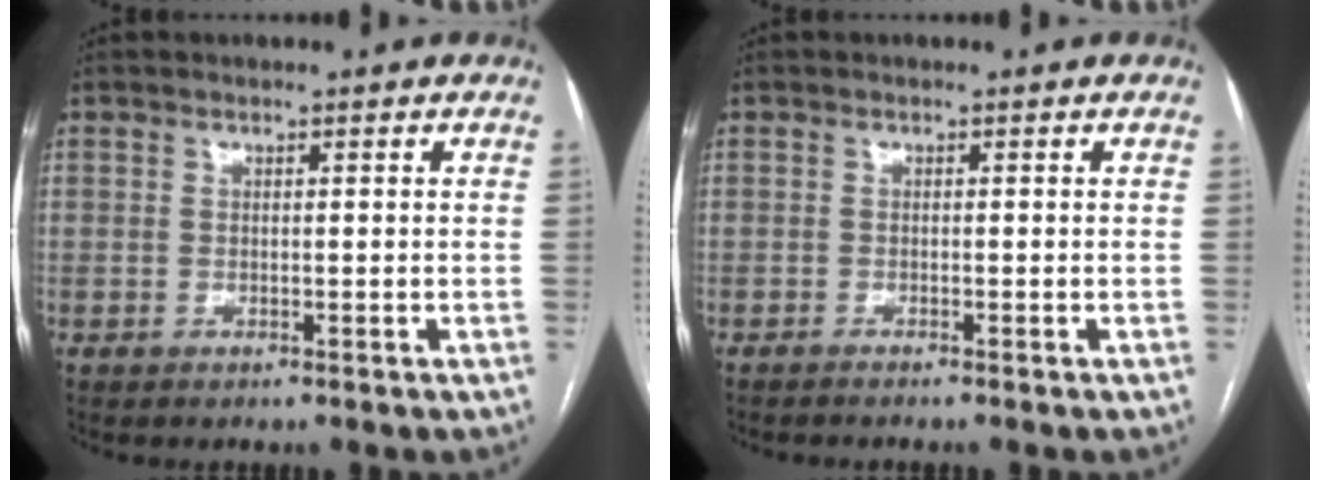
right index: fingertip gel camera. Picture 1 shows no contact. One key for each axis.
{"total": 1.4, "fx": -1.3, "fy": -0.3, "fz": 0.6, "tx": -0.005, "ty": 0.002, "tz": -0.017}